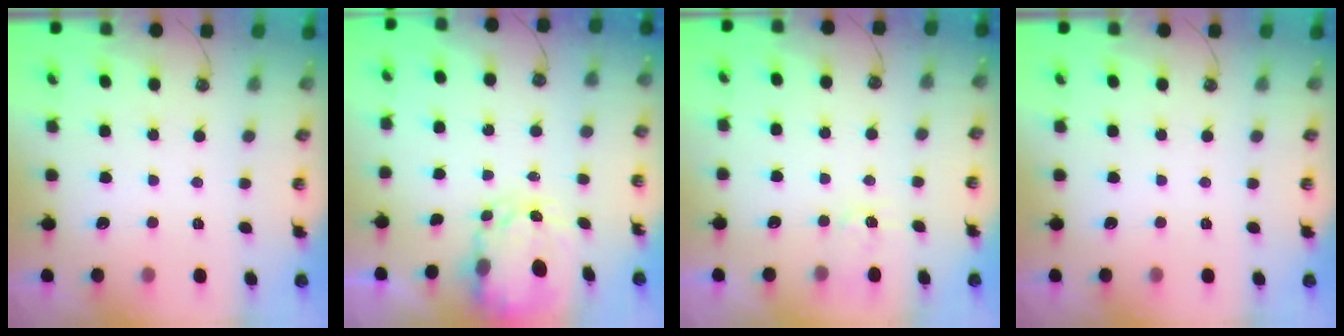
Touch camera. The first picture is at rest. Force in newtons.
{"total": 3.9, "press": 3.9, "slide": 0.1}
{"total": 4.1, "press": 4.1, "slide": 0.5}
{"total": 0.0}